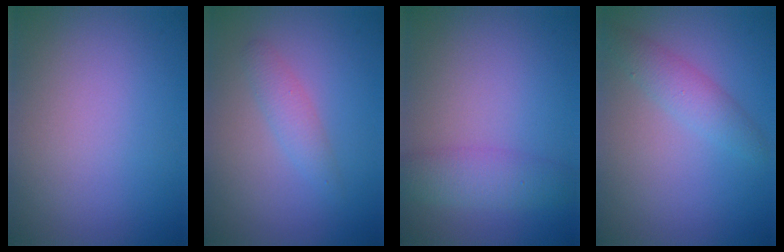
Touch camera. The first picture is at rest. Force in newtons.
{"total": 1.8, "press": 1.8, "slide": 0.0}
{"total": 3.6, "press": 3.6, "slide": 0.0}
{"total": 2.4, "press": 2.4, "slide": 0.1}